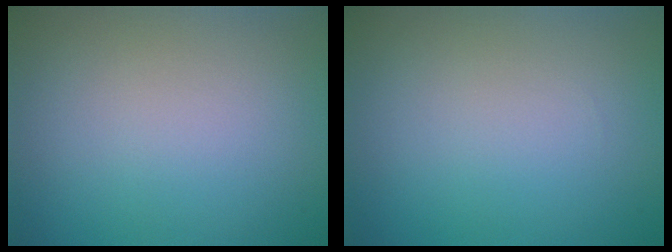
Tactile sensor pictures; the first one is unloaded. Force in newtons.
{"total": 0.0}